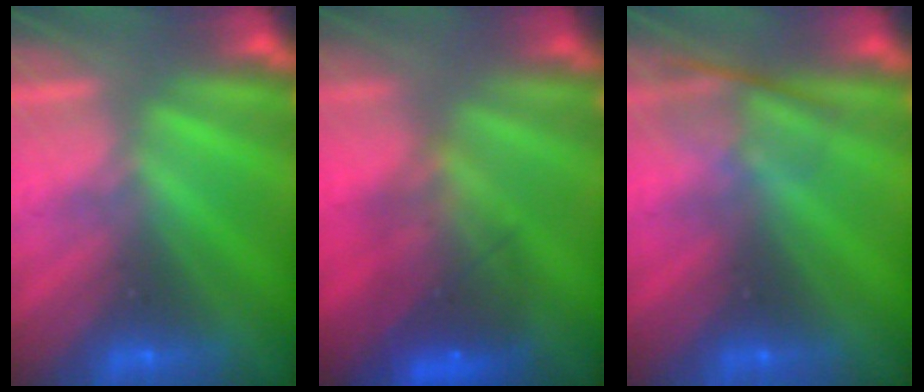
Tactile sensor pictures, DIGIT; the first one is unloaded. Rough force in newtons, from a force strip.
{"total": 7.5}
{"total": 2.4}